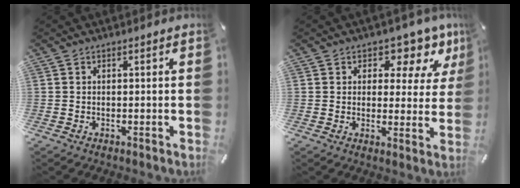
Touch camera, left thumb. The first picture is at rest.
{"total": 8.2, "force": [5.0, 4.9, 4.1], "torque": [-0.043, -0.041, 0.080]}